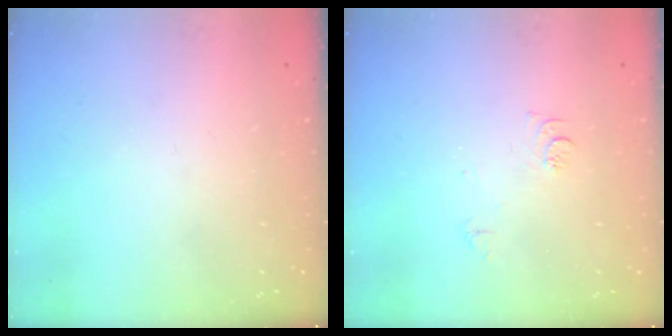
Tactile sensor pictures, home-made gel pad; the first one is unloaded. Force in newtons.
{"total": 7.4, "press": 7.3, "slide": 0.8}